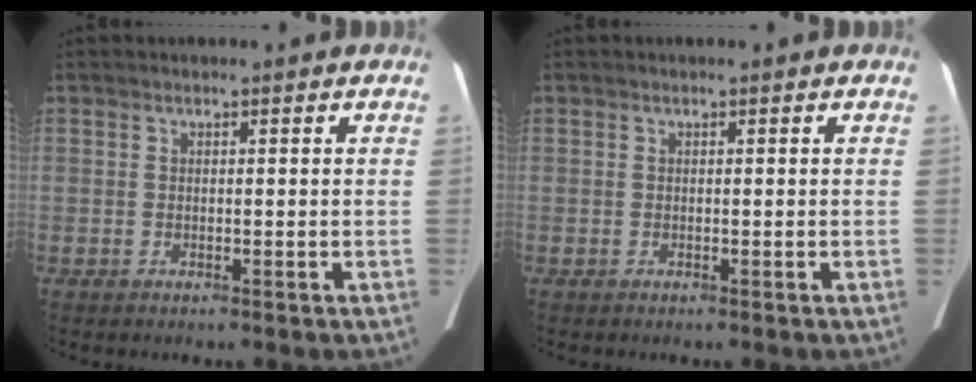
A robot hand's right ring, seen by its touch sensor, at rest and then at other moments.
{"total": 0.0}